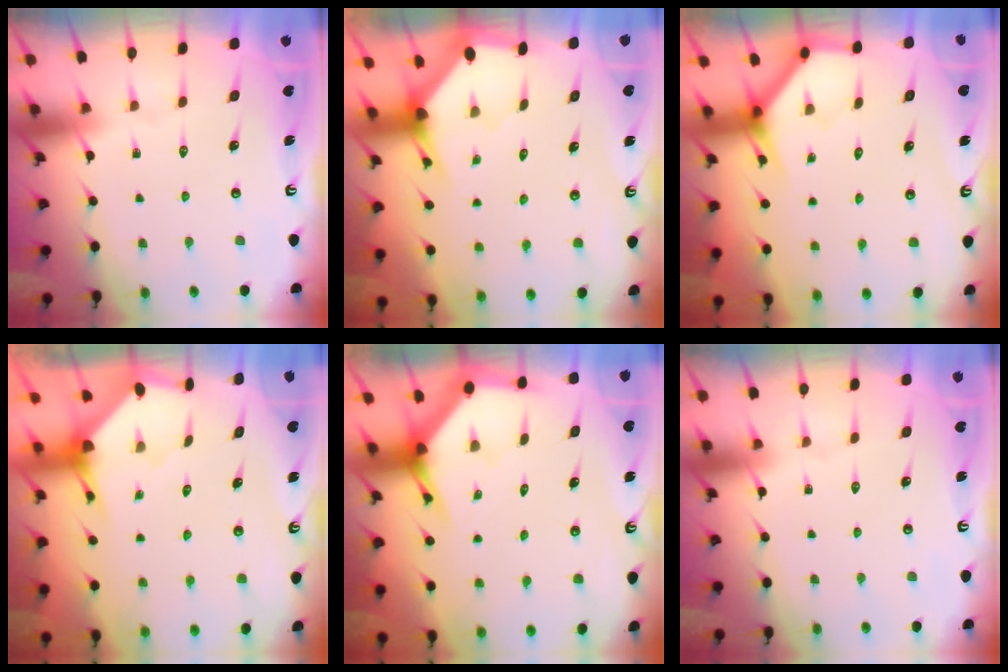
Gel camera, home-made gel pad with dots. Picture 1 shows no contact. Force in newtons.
{"total": 2.8, "press": 2.8, "slide": 0.1}
{"total": 3.7, "press": 3.7, "slide": 0.3}
{"total": 3.1, "press": 3.1, "slide": 0.3}
{"total": 4.3, "press": 4.3, "slide": 0.3}
{"total": 0.0}